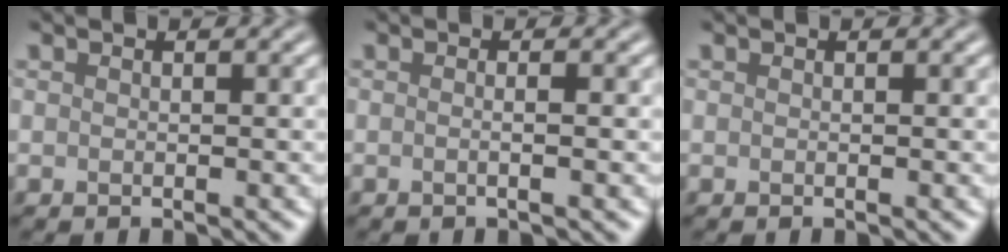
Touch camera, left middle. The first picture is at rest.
{"total": 2.2, "force": [0.3, 1.1, 1.8], "torque": [0.002, -0.002, -0.020]}
{"total": 0.0}